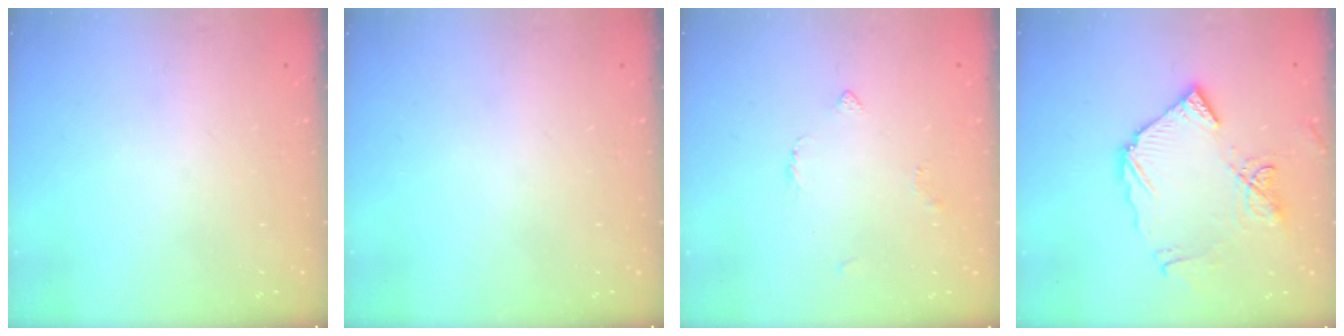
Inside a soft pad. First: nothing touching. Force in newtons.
{"total": 0.0}
{"total": 2.8, "press": 2.7, "slide": 0.7}
{"total": 13.4, "press": 13.3, "slide": 1.4}